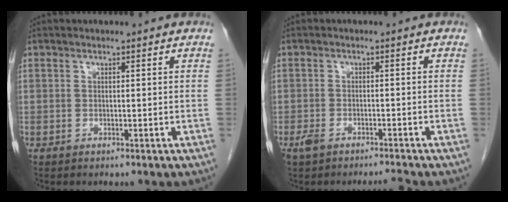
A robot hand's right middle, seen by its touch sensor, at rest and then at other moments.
{"total": 2.6, "force": [-2.1, 0.4, 1.4], "torque": [-0.036, -0.003, -0.037]}